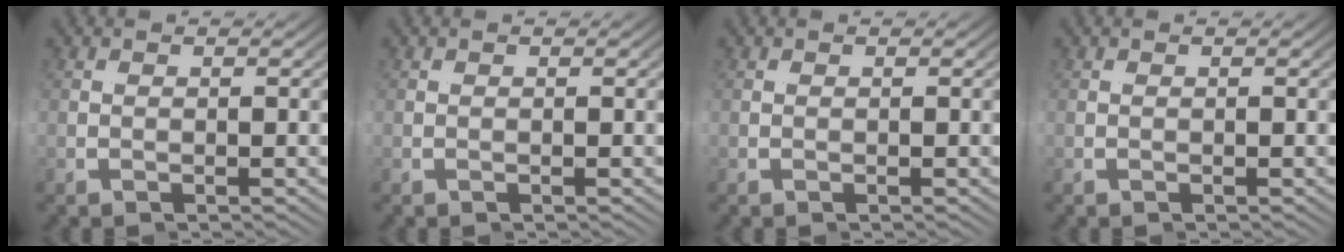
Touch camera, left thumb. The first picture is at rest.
{"total": 0.0}
{"total": 0.0}
{"total": 0.0}